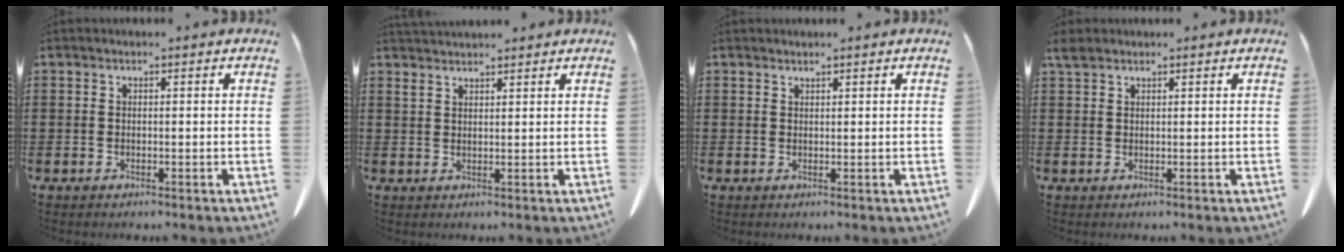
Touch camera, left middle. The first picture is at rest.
{"total": 2.2, "force": [2.1, 0.4, 0.3], "torque": [-0.013, -0.001, 0.041]}
{"total": 0.7, "force": [0.7, 0.0, 0.1], "torque": [-0.003, -0.001, 0.014]}
{"total": 2.0, "force": [1.6, 0.9, 0.9], "torque": [-0.024, 0.004, 0.030]}